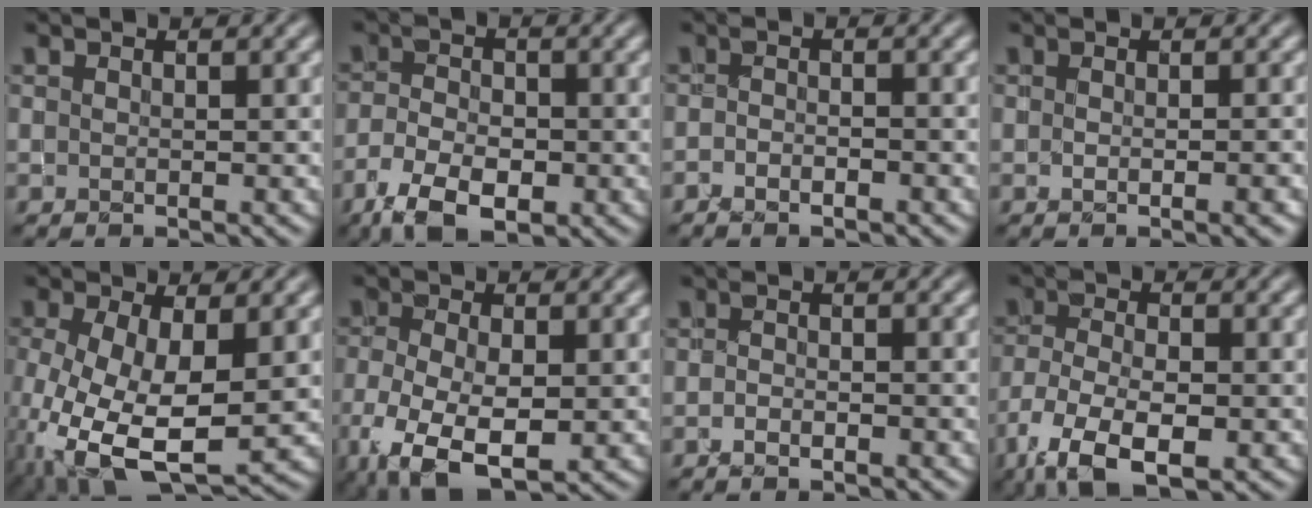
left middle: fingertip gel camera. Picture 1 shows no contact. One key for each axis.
{"total": 5.6, "fx": -2.9, "fy": 3.0, "fz": 3.6, "tx": -0.074, "ty": -0.006, "tz": -0.058}
{"total": 1.4, "fx": -1.0, "fy": 0.5, "fz": 0.8, "tx": -0.015, "ty": 0.000, "tz": -0.022}
{"total": 2.2, "fx": -0.4, "fy": 0.8, "fz": 2.0, "tx": -0.015, "ty": -0.004, "tz": 0.000}
{"total": 10.8, "fx": -2.9, "fy": 5.2, "fz": 9.1, "tx": -0.198, "ty": -0.030, "tz": -0.043}
{"total": 8.5, "fx": -3.2, "fy": 4.5, "fz": 6.4, "tx": -0.147, "ty": -0.031, "tz": -0.050}
{"total": 1.1, "fx": -0.7, "fy": 0.4, "fz": 0.7, "tx": -0.014, "ty": 0.000, "tz": -0.016}
{"total": 7.4, "fx": -3.9, "fy": 3.2, "fz": 5.4, "tx": -0.114, "ty": -0.012, "tz": -0.074}